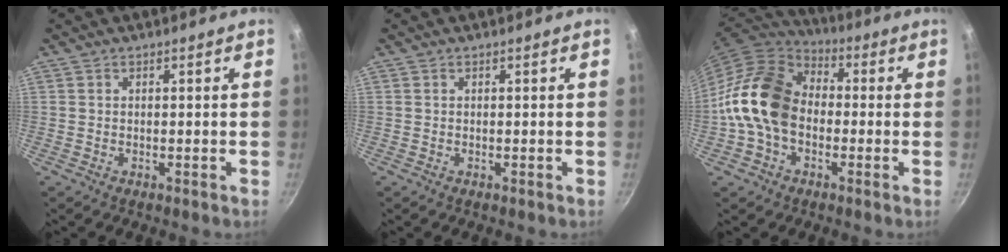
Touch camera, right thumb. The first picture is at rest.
{"total": 0.0}
{"total": 15.6, "force": [-1.6, 11.5, 10.4], "torque": [-0.159, 0.039, -0.047]}